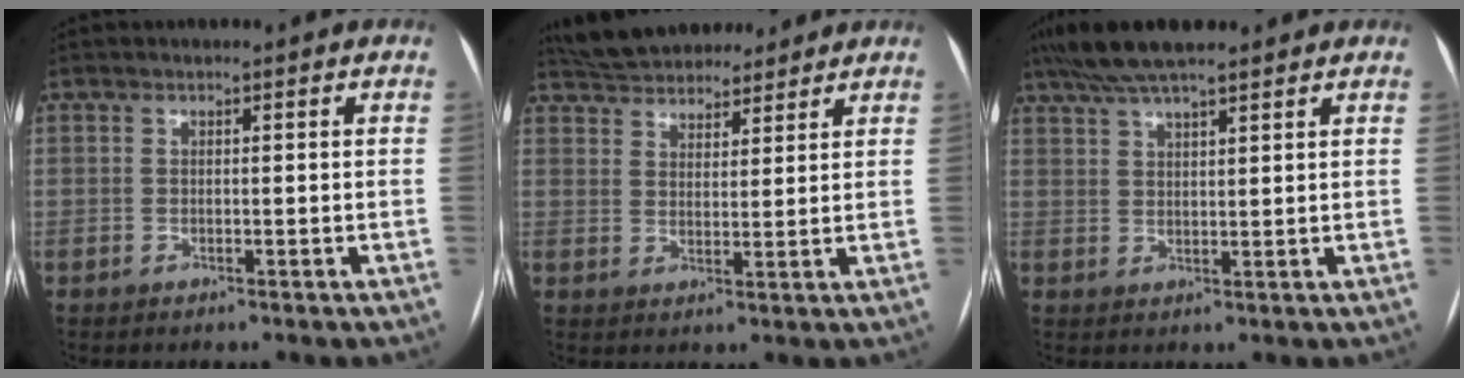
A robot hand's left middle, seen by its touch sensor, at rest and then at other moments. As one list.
[{"total": 12.4, "force": [11.2, 4.0, 3.5], "torque": [-0.055, 0.030, 0.177]}, {"total": 9.7, "force": [7.8, 1.6, 5.6], "torque": [-0.093, 0.039, 0.133]}]